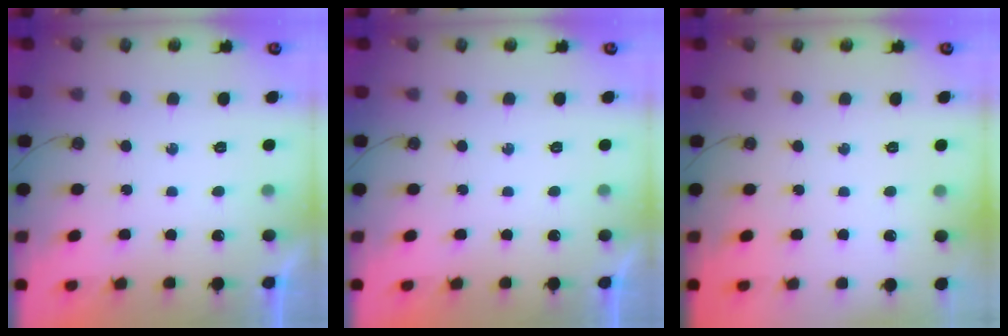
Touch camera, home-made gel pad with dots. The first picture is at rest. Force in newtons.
{"total": 0.0}
{"total": 0.0}